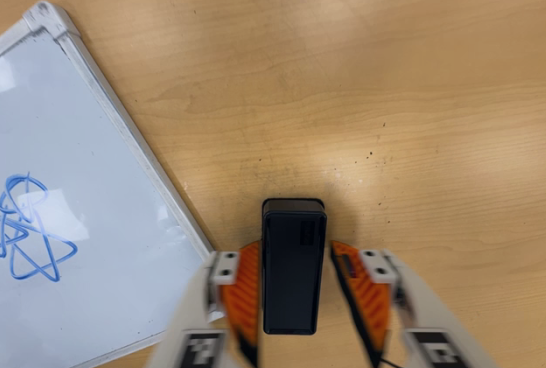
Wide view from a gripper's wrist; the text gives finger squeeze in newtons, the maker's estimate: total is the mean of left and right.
{"total": 0.0}